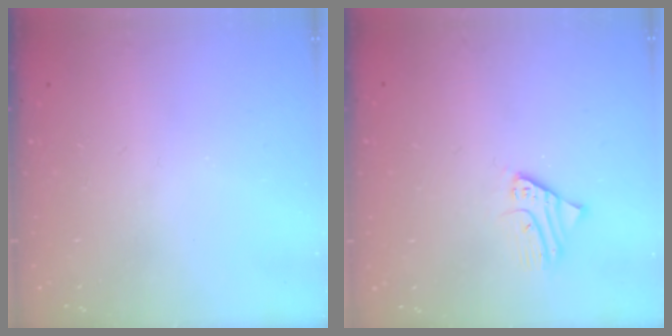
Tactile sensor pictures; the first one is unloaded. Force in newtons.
{"total": 2.2, "press": 2.2, "slide": 0.2}